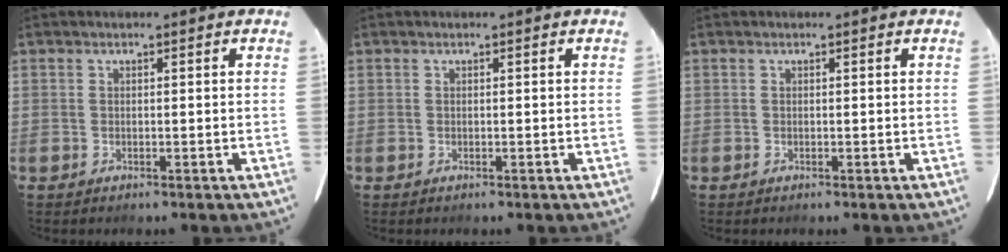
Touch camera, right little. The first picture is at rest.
{"total": 0.0}
{"total": 0.0}